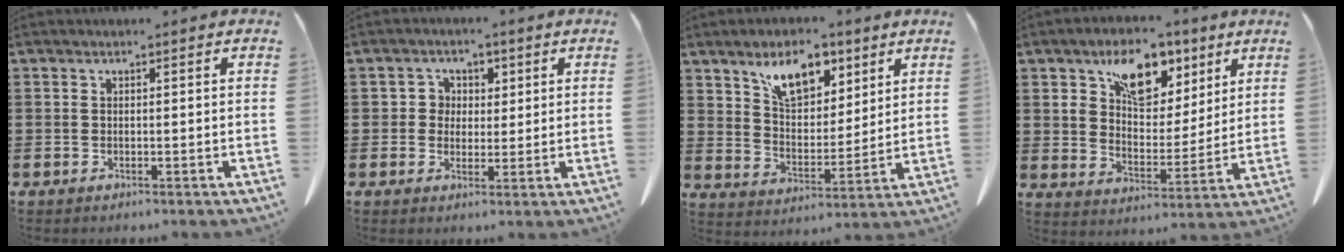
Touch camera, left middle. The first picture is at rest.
{"total": 3.3, "force": [1.1, 3.1, 0.5], "torque": [-0.020, 0.007, 0.016]}
{"total": 8.7, "force": [6.0, 4.4, 4.6], "torque": [-0.091, -0.012, 0.106]}
{"total": 10.5, "force": [6.2, 6.0, 5.9], "torque": [-0.113, -0.002, 0.109]}